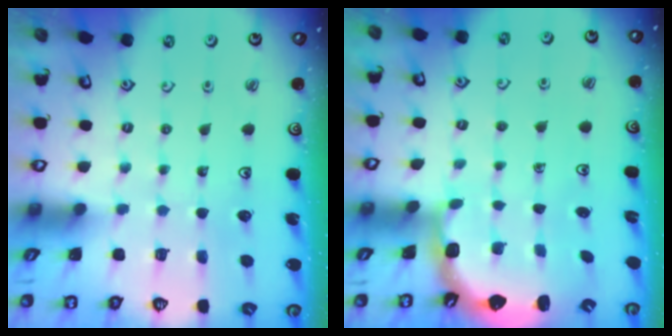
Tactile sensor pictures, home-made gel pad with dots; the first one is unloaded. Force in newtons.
{"total": 2.5, "press": 2.1, "slide": 1.3}